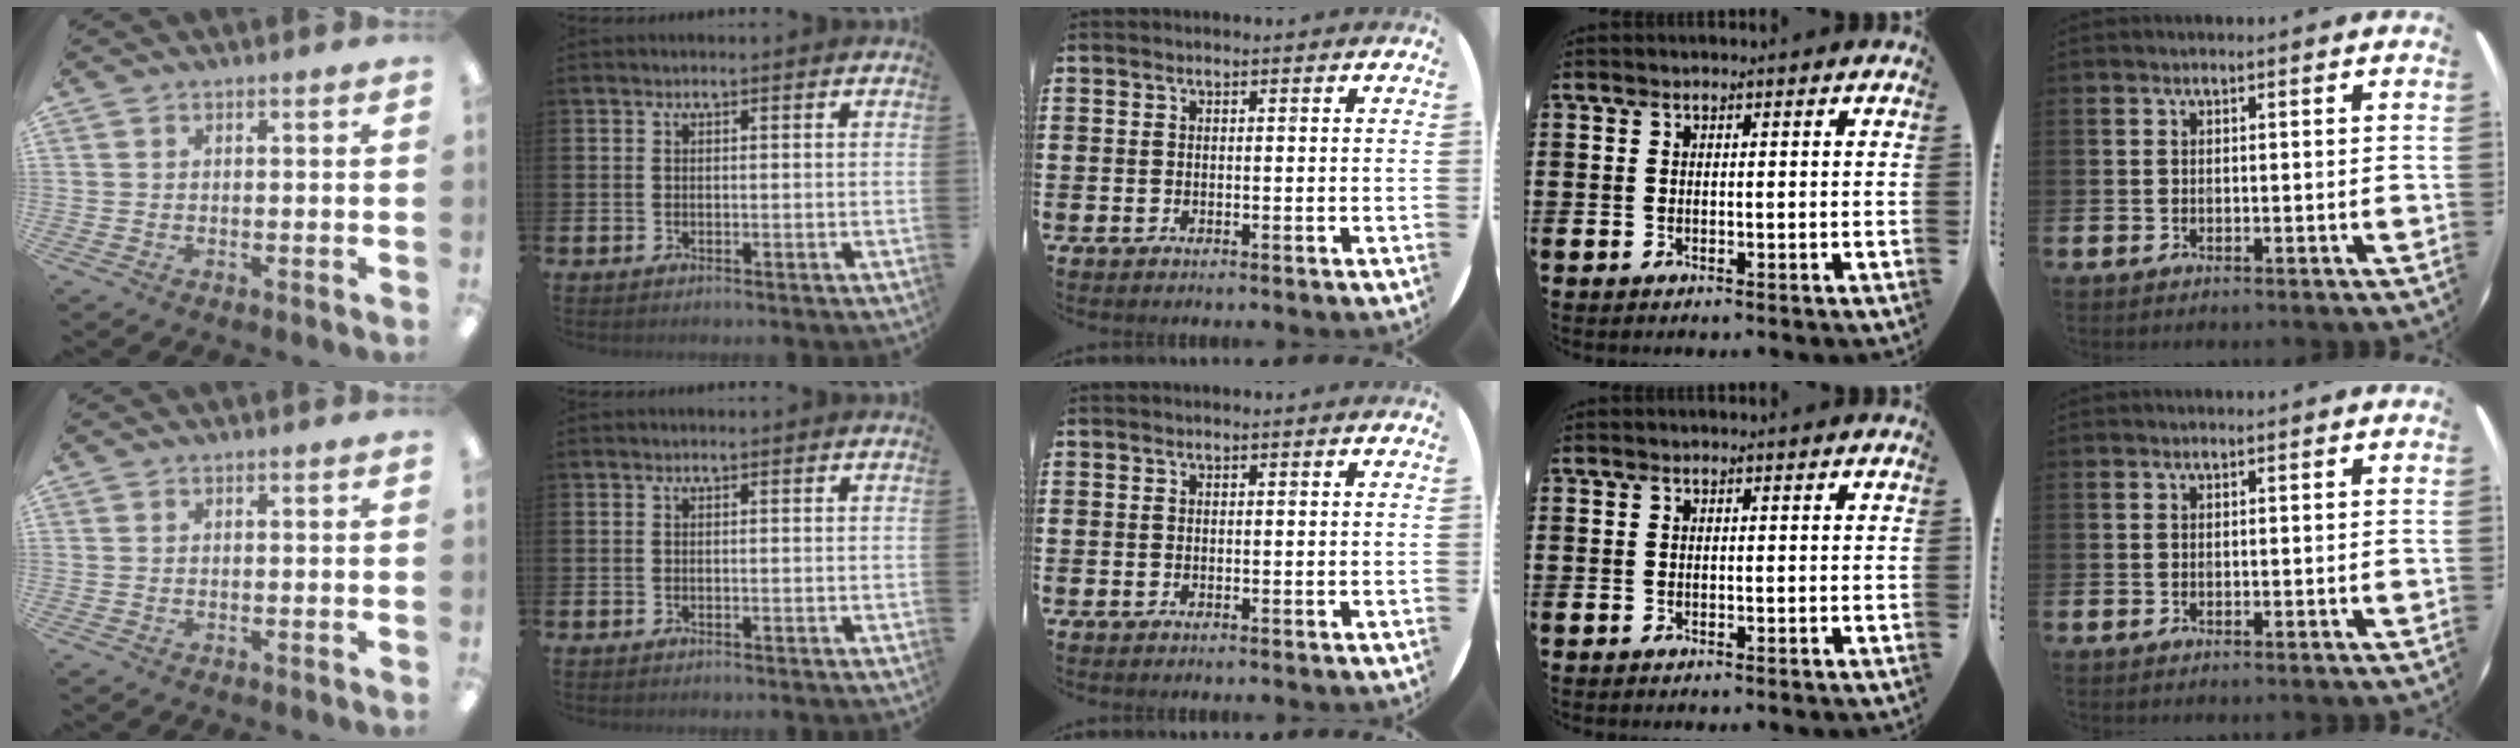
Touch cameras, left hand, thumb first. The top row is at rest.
{}